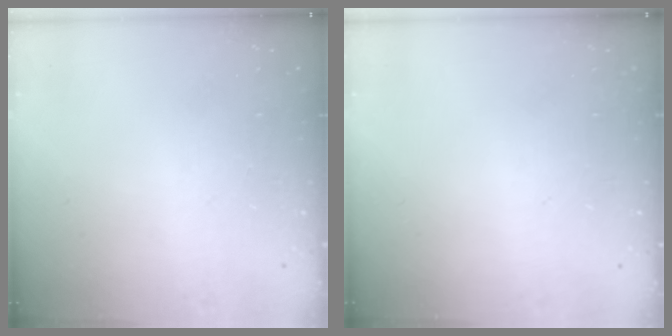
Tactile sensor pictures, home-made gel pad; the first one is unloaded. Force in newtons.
{"total": 0.0}